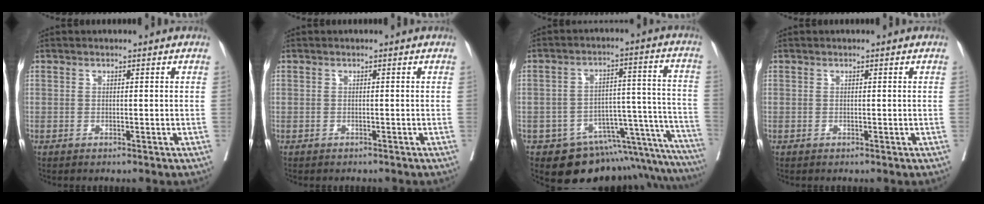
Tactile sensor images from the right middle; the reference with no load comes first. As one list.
[{"total": 1.6, "force": [-1.4, 0.7, 0.3], "torque": [-0.011, 0.000, -0.020]}, {"total": 16.3, "force": [-13.5, 6.5, 6.3], "torque": [-0.014, 0.085, -0.165]}, {"total": 0.0}]